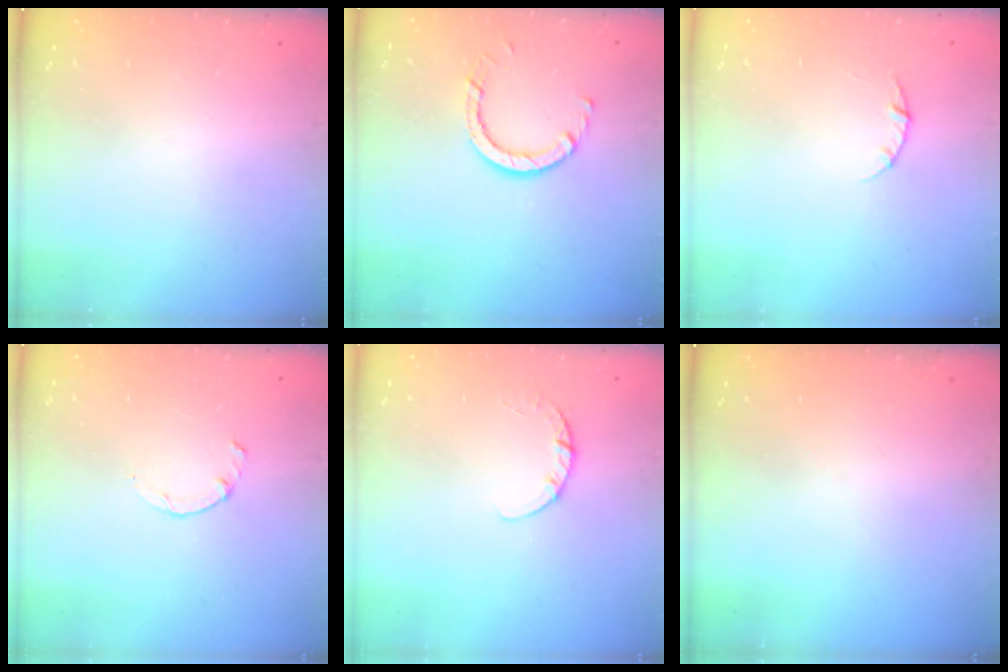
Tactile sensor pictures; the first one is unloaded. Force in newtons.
{"total": 5.1, "press": 5.1, "slide": 0.3}
{"total": 2.8, "press": 2.8, "slide": 0.4}
{"total": 1.5, "press": 1.4, "slide": 0.3}
{"total": 2.7, "press": 2.7, "slide": 0.4}
{"total": 0.0}